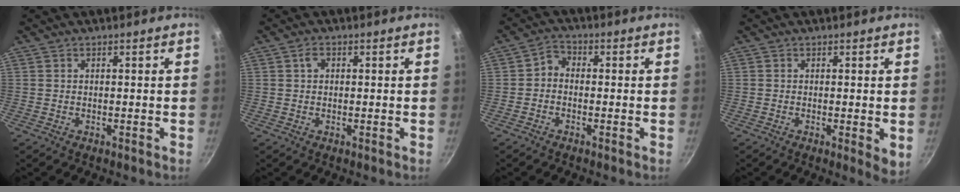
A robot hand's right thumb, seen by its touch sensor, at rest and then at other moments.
{"total": 1.7, "force": [0.4, 1.2, 1.1], "torque": [-0.015, 0.004, 0.004]}
{"total": 2.7, "force": [-0.9, 2.0, 1.5], "torque": [-0.027, 0.020, -0.028]}
{"total": 3.7, "force": [-0.3, 1.0, 3.6], "torque": [-0.048, -0.015, -0.005]}